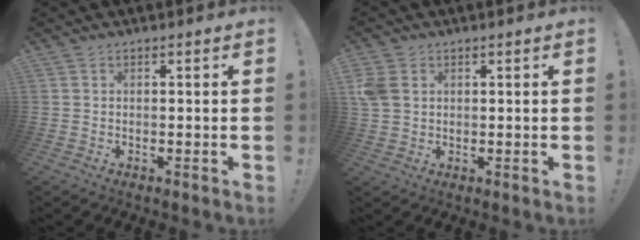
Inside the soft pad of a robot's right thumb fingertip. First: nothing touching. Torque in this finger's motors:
{"motor_torque": [0.02, 0.02, 0.33, 0.29, 0.02]}